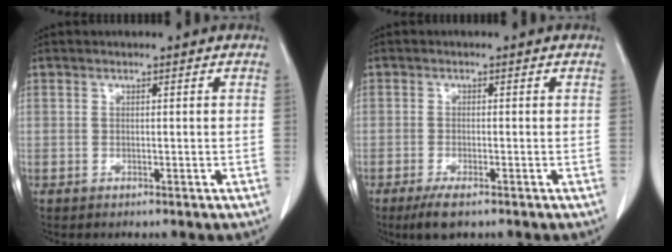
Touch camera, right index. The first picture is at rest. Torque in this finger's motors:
{"motor_torque": [0.31, -0.30, 0.03, 0.05]}